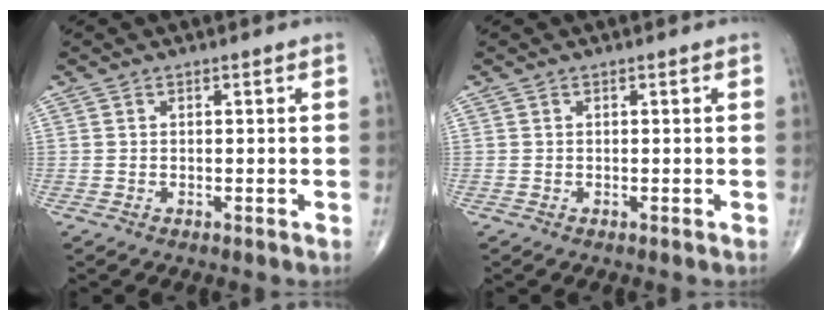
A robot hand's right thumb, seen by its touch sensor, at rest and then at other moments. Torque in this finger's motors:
{"motor_torque": [-0.52, 0.35, -0.21, -0.31, 0.01]}